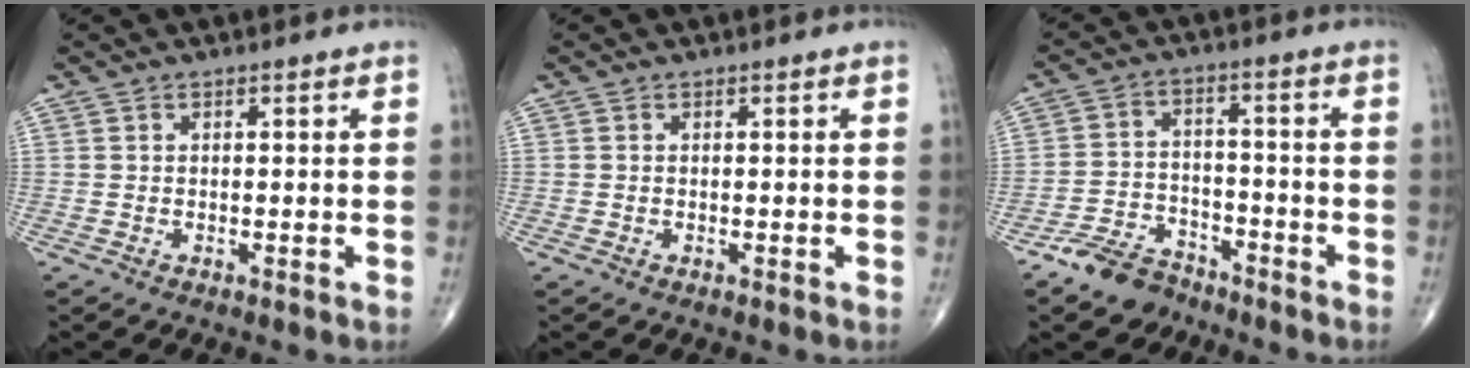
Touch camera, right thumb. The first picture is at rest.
{"total": 0.0}
{"total": 7.8, "force": [-6.1, 4.3, 2.2], "torque": [-0.025, 0.040, -0.117]}